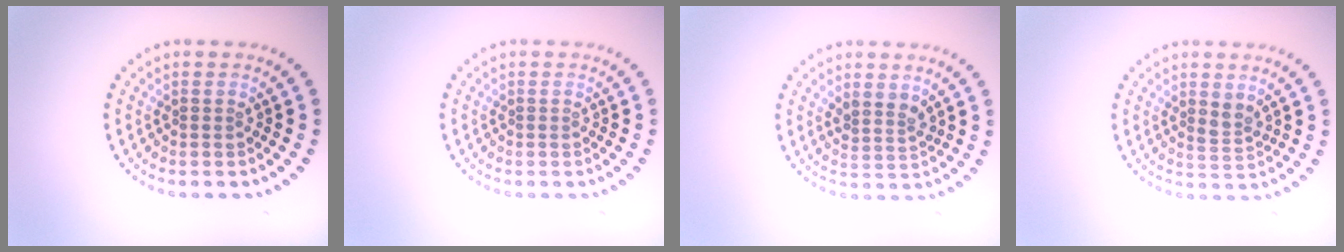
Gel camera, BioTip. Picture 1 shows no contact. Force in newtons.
{"total": 0.0}
{"total": 1.9, "press": 1.6, "slide": 1.1}
{"total": 1.5, "press": 1.3, "slide": 0.7}